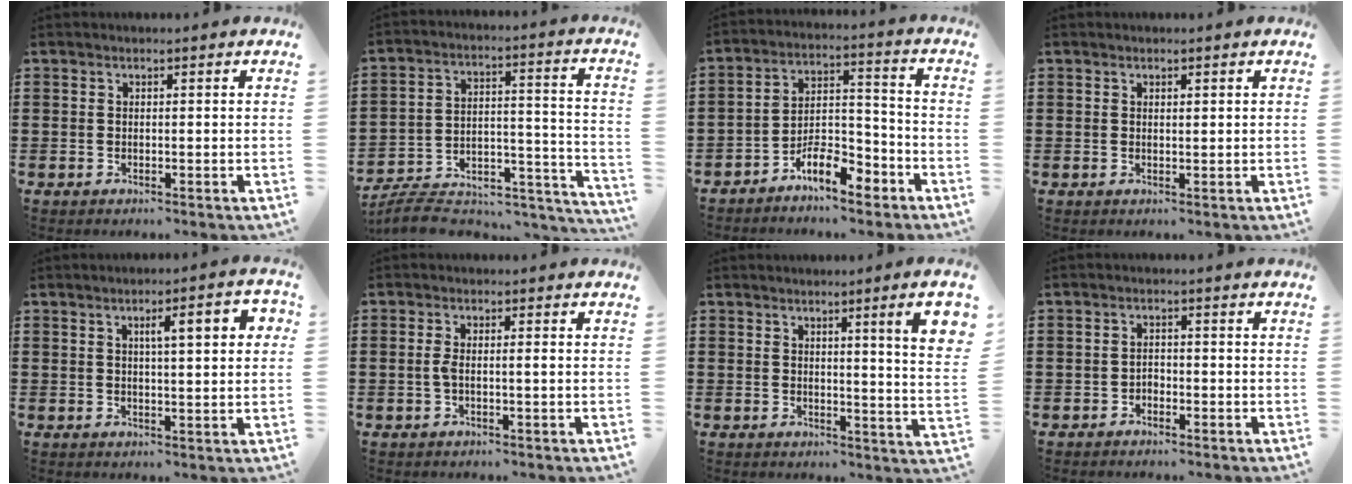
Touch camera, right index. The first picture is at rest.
{"total": 7.8, "force": [-7.1, 1.9, 2.5], "torque": [-0.039, 0.011, -0.138]}
{"total": 7.8, "force": [-5.7, 2.7, 4.5], "torque": [-0.084, 0.012, -0.105]}
{"total": 0.5, "force": [0.3, 0.2, 0.3], "torque": [-0.007, 0.002, 0.006]}
{"total": 5.4, "force": [1.6, 1.1, 5.1], "torque": [-0.083, 0.001, 0.019]}
{"total": 2.2, "force": [-0.4, 0.3, 2.1], "torque": [-0.047, -0.003, -0.011]}
{"total": 6.1, "force": [2.8, -0.3, 5.4], "torque": [-0.084, -0.016, 0.040]}
{"total": 1.3, "force": [-1.2, 0.6, 0.2], "torque": [-0.011, -0.001, -0.025]}